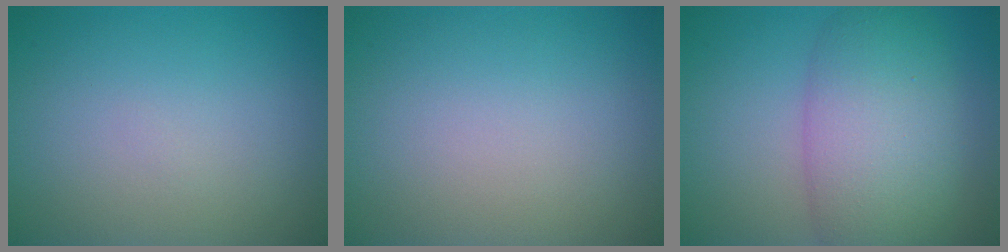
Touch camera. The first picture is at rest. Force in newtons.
{"total": 0.0}
{"total": 8.3, "press": 8.3, "slide": 0.2}